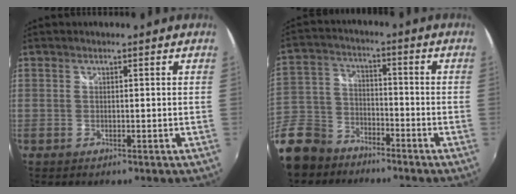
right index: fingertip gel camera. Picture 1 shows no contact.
{"total": 15.7, "force": [-11.0, 9.6, 5.9], "torque": [-0.174, 0.007, -0.206]}